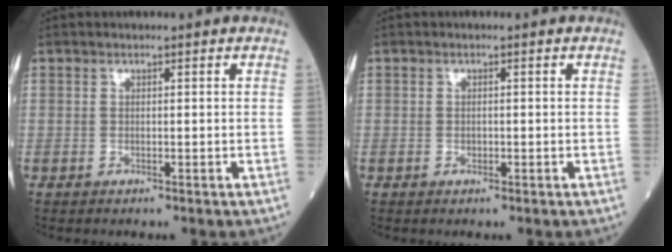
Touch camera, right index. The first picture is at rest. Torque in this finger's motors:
{"motor_torque": [-0.10, -0.04, -0.03, -0.01]}